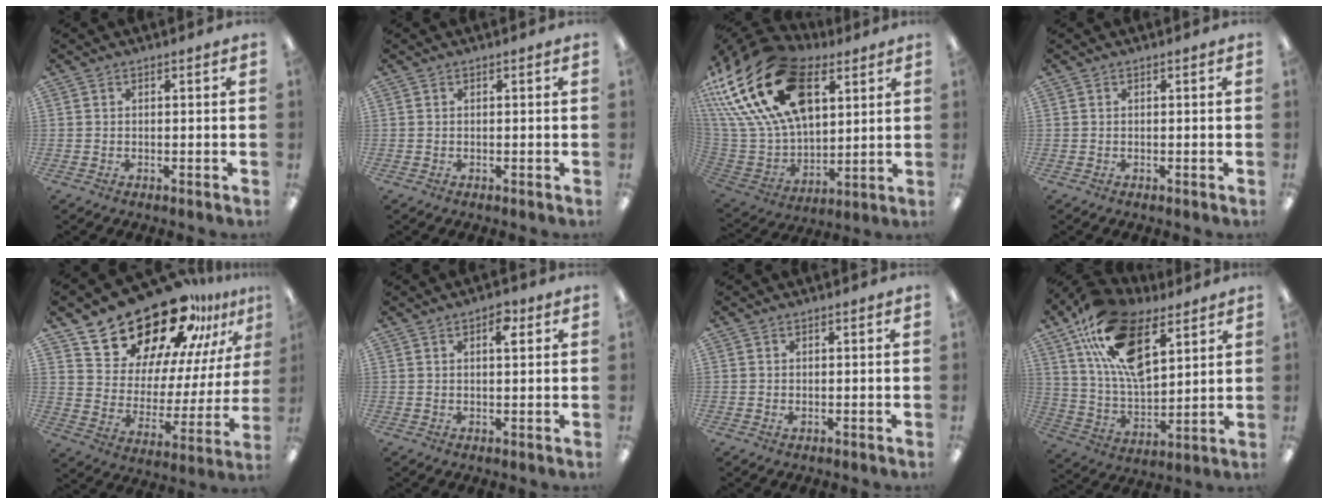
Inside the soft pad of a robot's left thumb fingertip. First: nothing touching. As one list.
[{"total": 0.0}, {"total": 30.9, "force": [13.9, 18.0, 20.9], "torque": [-0.435, -0.060, 0.253]}, {"total": 0.0}, {"total": 24.6, "force": [20.1, 10.7, 9.3], "torque": [-0.157, -0.143, 0.357]}, {"total": 3.8, "force": [2.1, 1.7, 2.8], "torque": [-0.028, -0.007, 0.027]}, {"total": 0.7, "force": [0.0, 0.5, 0.5], "torque": [0.000, -0.001, -0.002]}, {"total": 20.9, "force": [10.5, 11.1, 14.2], "torque": [-0.258, -0.031, 0.189]}]